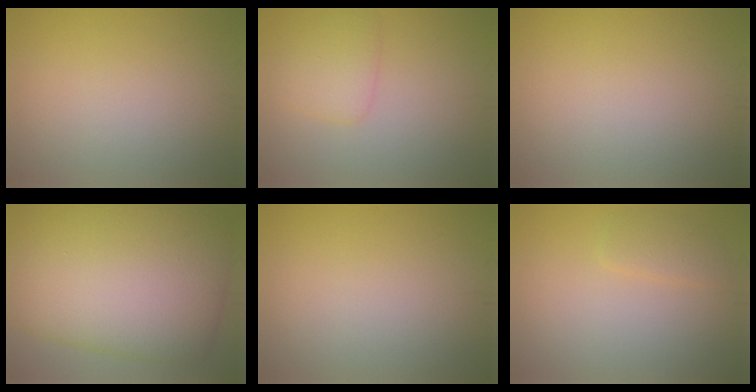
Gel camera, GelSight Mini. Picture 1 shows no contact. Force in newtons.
{"total": 2.5, "press": 2.5, "slide": 0.1}
{"total": 0.0}
{"total": 15.7, "press": 15.7, "slide": 0.7}
{"total": 0.0}
{"total": 1.6, "press": 1.6, "slide": 0.0}